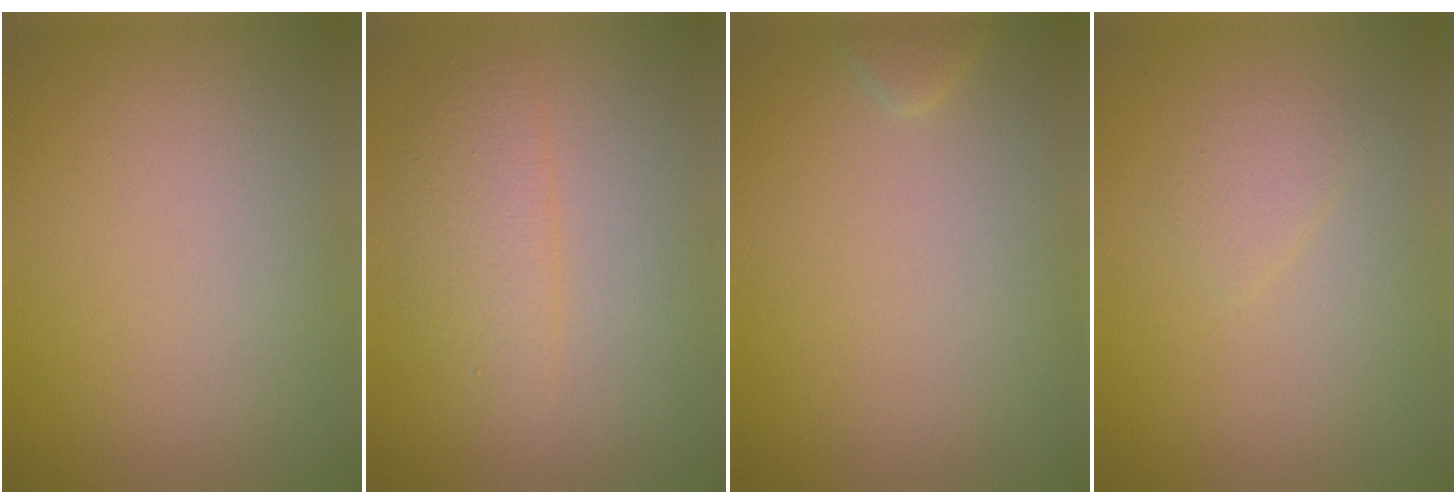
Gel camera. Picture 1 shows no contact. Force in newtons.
{"total": 2.4, "press": 2.4, "slide": 0.1}
{"total": 1.0, "press": 1.0, "slide": 0.1}
{"total": 1.3, "press": 1.3, "slide": 0.1}